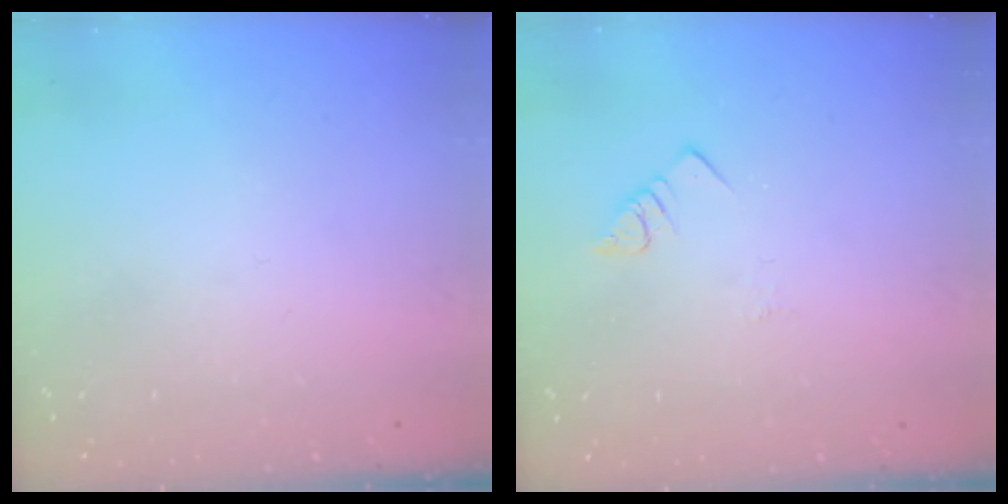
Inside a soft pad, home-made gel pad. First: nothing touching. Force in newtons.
{"total": 1.8, "press": 1.8, "slide": 0.3}